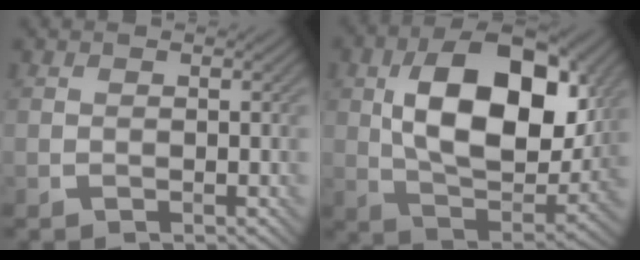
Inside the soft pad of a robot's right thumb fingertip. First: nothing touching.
{"total": 15.8, "force": [3.5, 9.3, 12.2], "torque": [-0.206, -0.006, 0.067]}